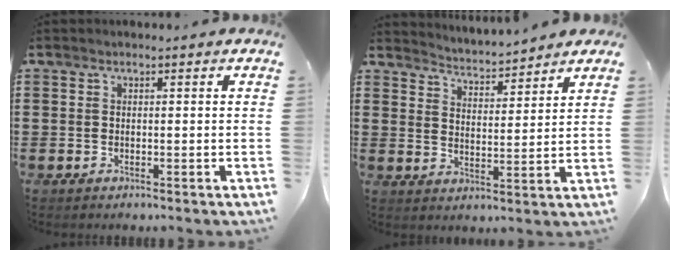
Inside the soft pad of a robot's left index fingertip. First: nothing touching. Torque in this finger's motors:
{"motor_torque": [1.08, -1.06, 0.16, 0.08]}